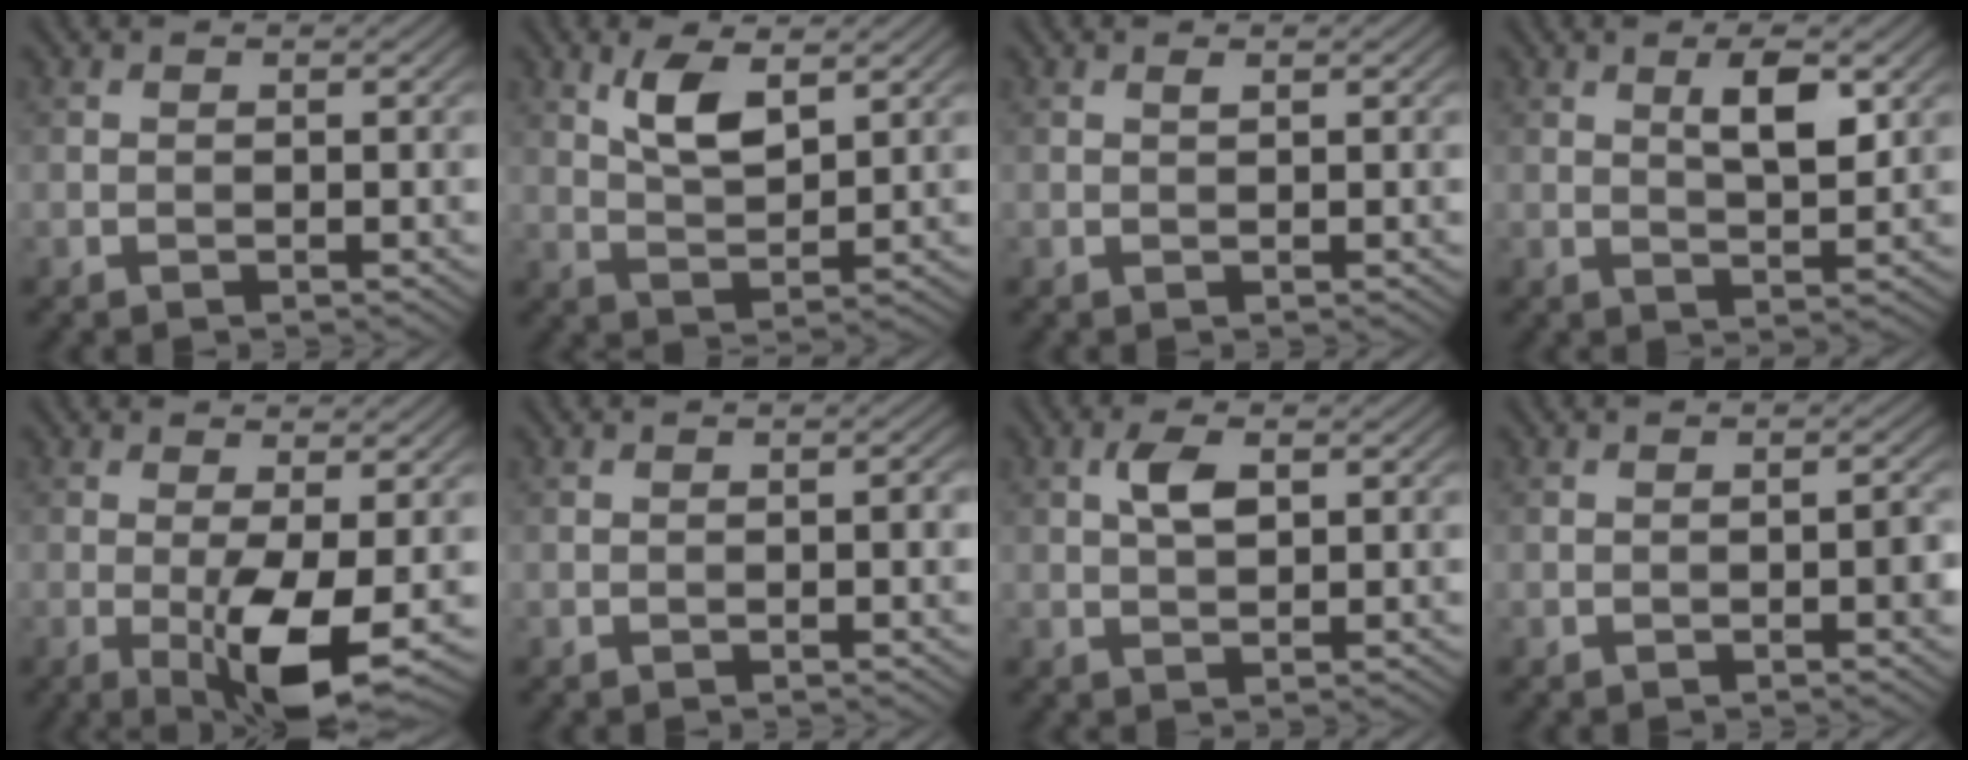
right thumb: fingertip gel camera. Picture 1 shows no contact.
{"total": 5.5, "force": [2.8, 2.1, 4.3], "torque": [-0.093, -0.005, 0.053]}
{"total": 0.5, "force": [0.4, 0.1, 0.4], "torque": [-0.009, 0.002, 0.006]}
{"total": 4.8, "force": [1.8, 1.5, 4.2], "torque": [-0.079, -0.005, 0.034]}
{"total": 6.8, "force": [-1.6, 1.5, 6.5], "torque": [-0.118, -0.002, -0.026]}
{"total": 0.8, "force": [-0.2, 0.2, 0.8], "torque": [-0.010, 0.002, -0.001]}
{"total": 3.2, "force": [1.0, 1.4, 2.7], "torque": [-0.058, 0.005, 0.018]}
{"total": 1.5, "force": [-0.5, 0.3, 1.4], "torque": [-0.019, 0.005, -0.007]}